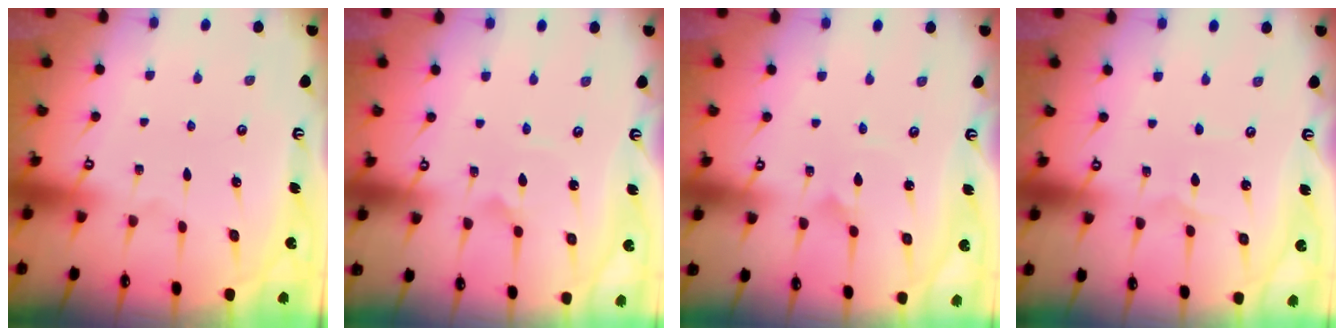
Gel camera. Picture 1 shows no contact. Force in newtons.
{"total": 3.0, "press": 3.0, "slide": 0.1}
{"total": 1.7, "press": 1.7, "slide": 0.0}
{"total": 1.1, "press": 1.1, "slide": 0.1}